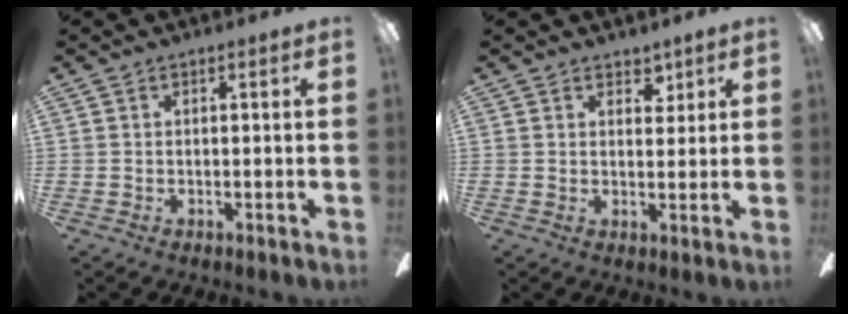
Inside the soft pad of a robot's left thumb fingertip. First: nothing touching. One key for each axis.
{"total": 3.0, "fx": 2.4, "fy": 1.5, "fz": 0.9, "tx": 0.004, "ty": -0.012, "tz": 0.039}